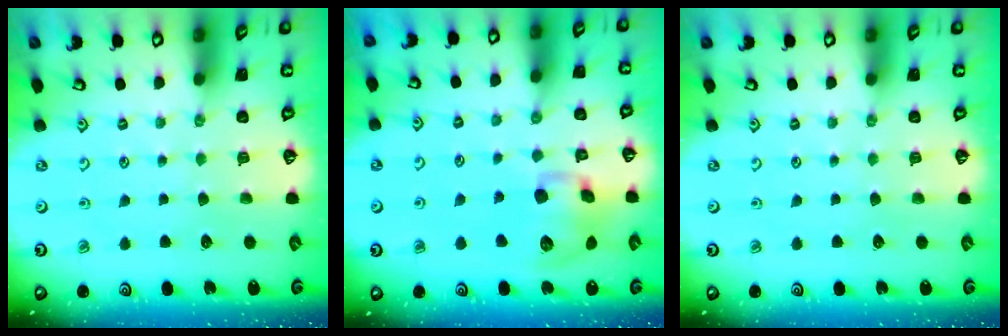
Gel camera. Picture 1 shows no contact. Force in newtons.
{"total": 11.7, "press": 11.5, "slide": 2.0}
{"total": 0.0}